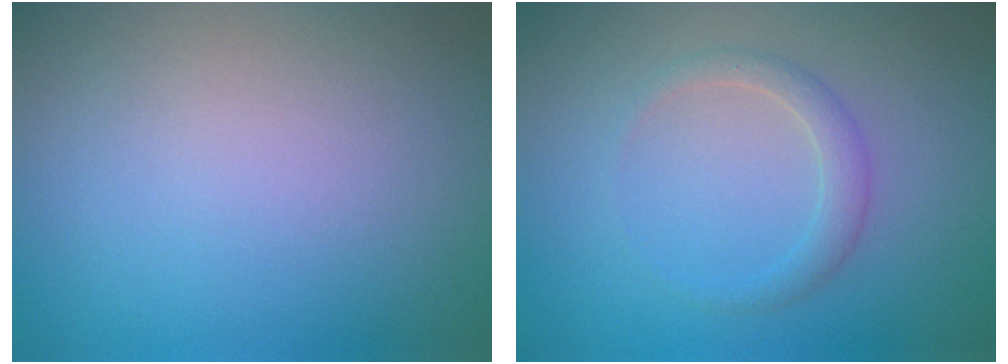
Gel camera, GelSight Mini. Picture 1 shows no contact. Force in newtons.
{"total": 1.7, "press": 1.7, "slide": 0.0}